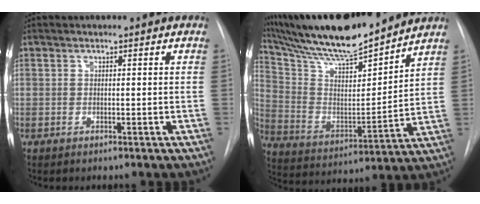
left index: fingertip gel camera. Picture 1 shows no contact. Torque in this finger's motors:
{"motor_torque": [0.14, -0.82, 0.37, 0.14]}